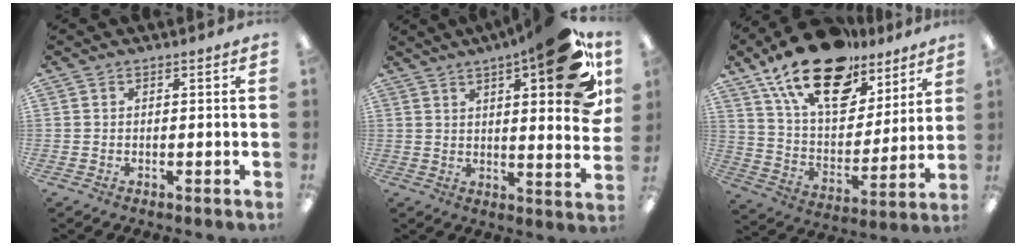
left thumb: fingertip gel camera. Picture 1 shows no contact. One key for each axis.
{"total": 21.0, "fx": 9.6, "fy": 5.6, "fz": 17.7, "tx": -0.238, "ty": -0.050, "tz": 0.143}
{"total": 21.7, "fx": 15.0, "fy": 10.5, "fz": 11.5, "tx": -0.201, "ty": -0.084, "tz": 0.268}